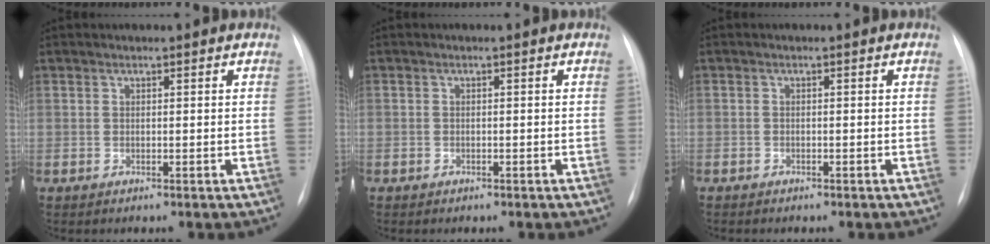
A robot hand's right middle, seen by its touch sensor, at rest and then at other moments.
{"total": 0.6, "force": [-0.3, 0.5, 0.1], "torque": [-0.007, 0.004, -0.005]}
{"total": 1.2, "force": [-0.9, 0.5, 0.5], "torque": [-0.011, 0.000, -0.011]}